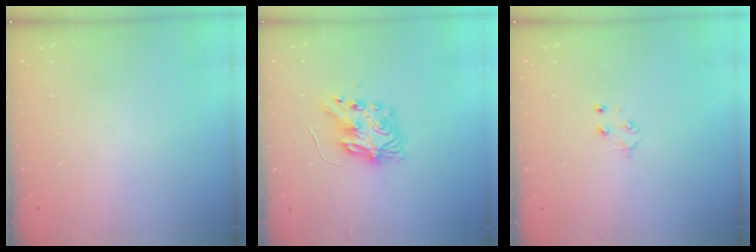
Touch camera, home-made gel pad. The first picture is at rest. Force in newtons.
{"total": 8.1, "press": 8.1, "slide": 0.2}
{"total": 4.0, "press": 3.9, "slide": 0.4}